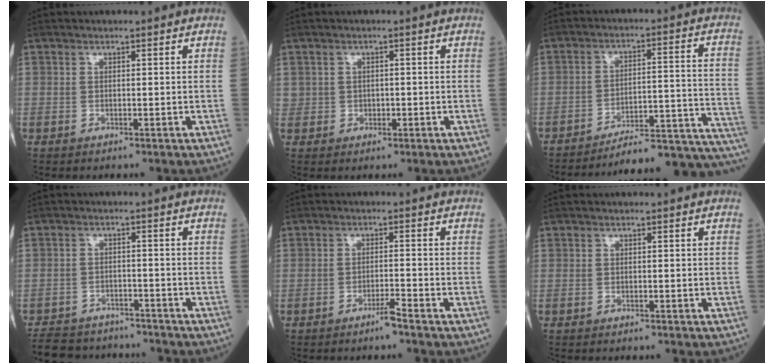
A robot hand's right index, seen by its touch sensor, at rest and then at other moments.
{"total": 1.7, "force": [0.0, 1.6, 0.7], "torque": [-0.012, 0.003, 0.004]}
{"total": 19.6, "force": [-18.8, -0.3, 5.5], "torque": [-0.011, 0.029, -0.251]}
{"total": 11.3, "force": [-10.2, 4.1, 2.4], "torque": [-0.042, 0.012, -0.143]}
{"total": 2.5, "force": [-2.0, -0.4, 1.4], "torque": [-0.027, -0.002, -0.036]}
{"total": 1.4, "force": [-1.3, 0.1, 0.5], "torque": [-0.008, 0.000, -0.017]}